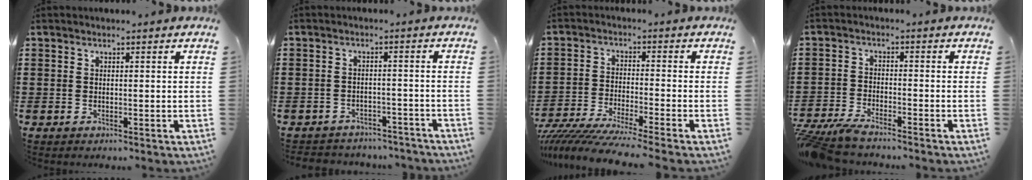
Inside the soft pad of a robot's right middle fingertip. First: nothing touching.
{"total": 2.9, "force": [-2.8, 0.3, -0.3], "torque": [-0.003, -0.001, -0.062]}
{"total": 6.1, "force": [-5.9, -0.6, 1.7], "torque": [-0.045, -0.017, -0.117]}
{"total": 4.2, "force": [-4.0, 0.2, 1.2], "torque": [-0.043, -0.009, -0.086]}